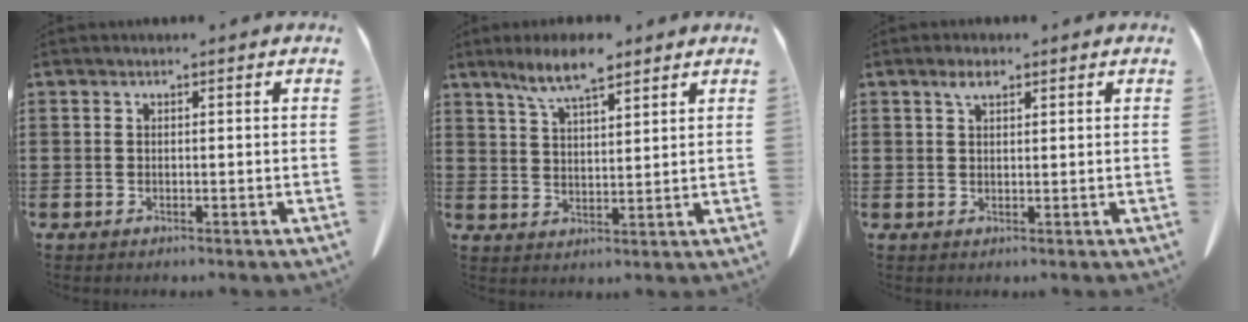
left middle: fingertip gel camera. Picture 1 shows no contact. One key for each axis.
{"total": 7.6, "fx": 5.9, "fy": 1.4, "fz": 4.7, "tx": -0.105, "ty": -0.009, "tz": 0.106}
{"total": 2.4, "fx": 1.4, "fy": 0.9, "fz": 1.6, "tx": -0.036, "ty": 0.003, "tz": 0.027}